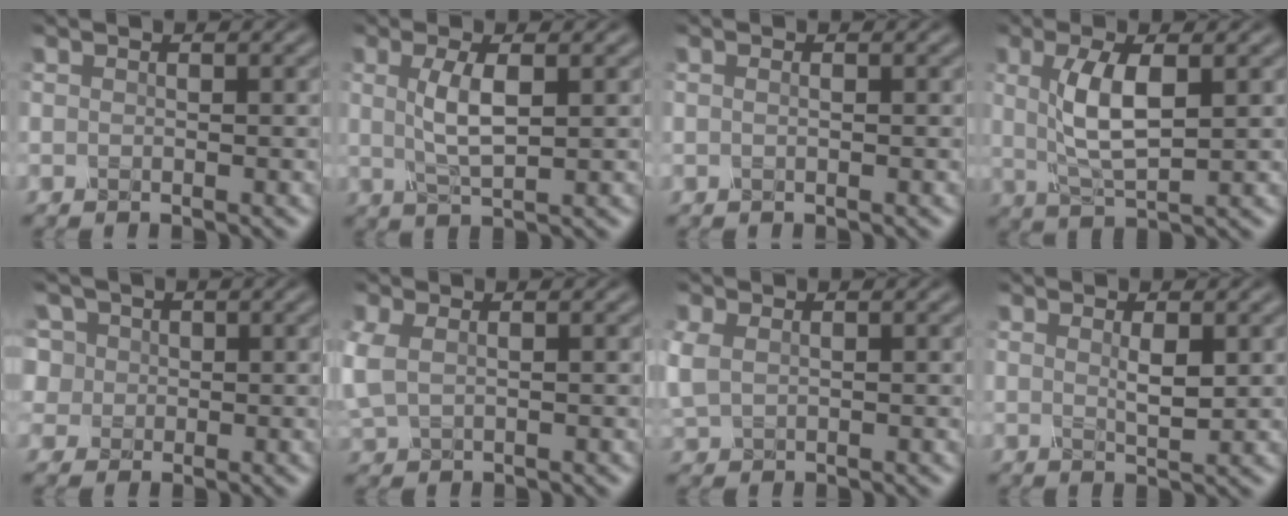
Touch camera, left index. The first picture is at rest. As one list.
[{"total": 3.4, "force": [0.8, 1.0, 3.2], "torque": [-0.069, 0.000, 0.016]}, {"total": 0.6, "force": [0.1, 0.2, 0.5], "torque": [-0.009, -0.005, 0.001]}, {"total": 5.1, "force": [1.0, 1.7, 4.7], "torque": [-0.098, 0.000, 0.022]}, {"total": 6.6, "force": [2.8, 5.3, 2.8], "torque": [-0.057, 0.026, 0.024]}, {"total": 2.8, "force": [0.5, 1.8, 2.0], "torque": [-0.062, 0.000, 0.014]}, {"total": 2.6, "force": [0.5, 1.9, 1.7], "torque": [-0.057, 0.000, 0.014]}, {"total": 1.8, "force": [0.7, 0.5, 1.6], "torque": [-0.033, -0.004, 0.014]}]